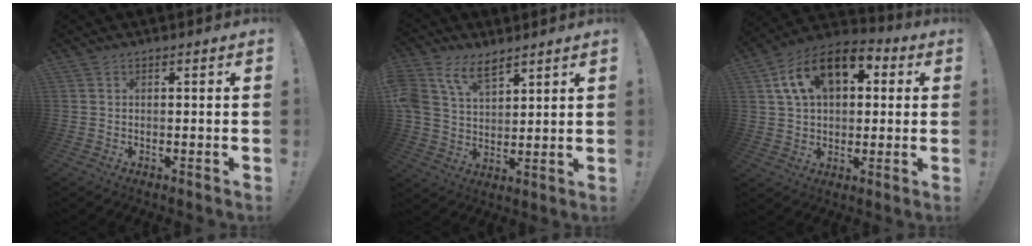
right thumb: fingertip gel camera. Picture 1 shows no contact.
{"total": 11.4, "force": [7.2, 6.7, 5.8], "torque": [-0.128, -0.028, 0.143]}
{"total": 16.1, "force": [6.5, 10.2, 10.6], "torque": [-0.176, -0.009, 0.119]}